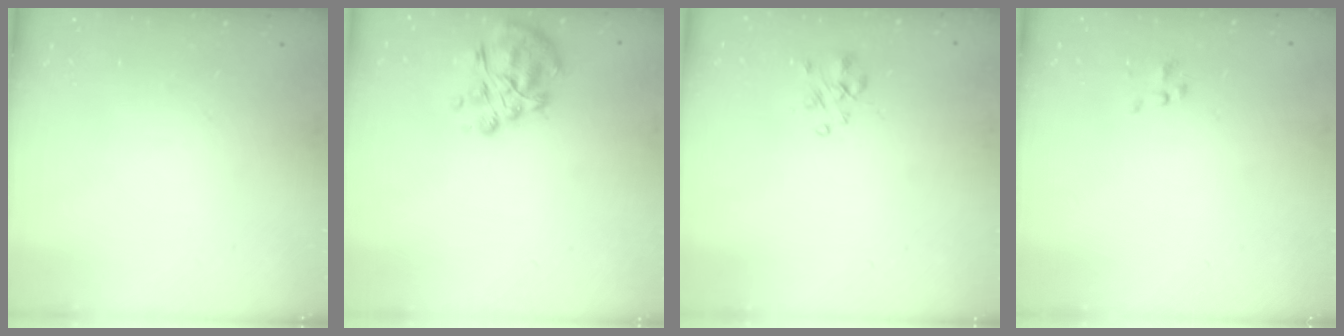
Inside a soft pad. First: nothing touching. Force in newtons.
{"total": 9.7, "press": 9.5, "slide": 2.0}
{"total": 2.5, "press": 2.4, "slide": 0.5}
{"total": 1.2, "press": 1.2, "slide": 0.3}